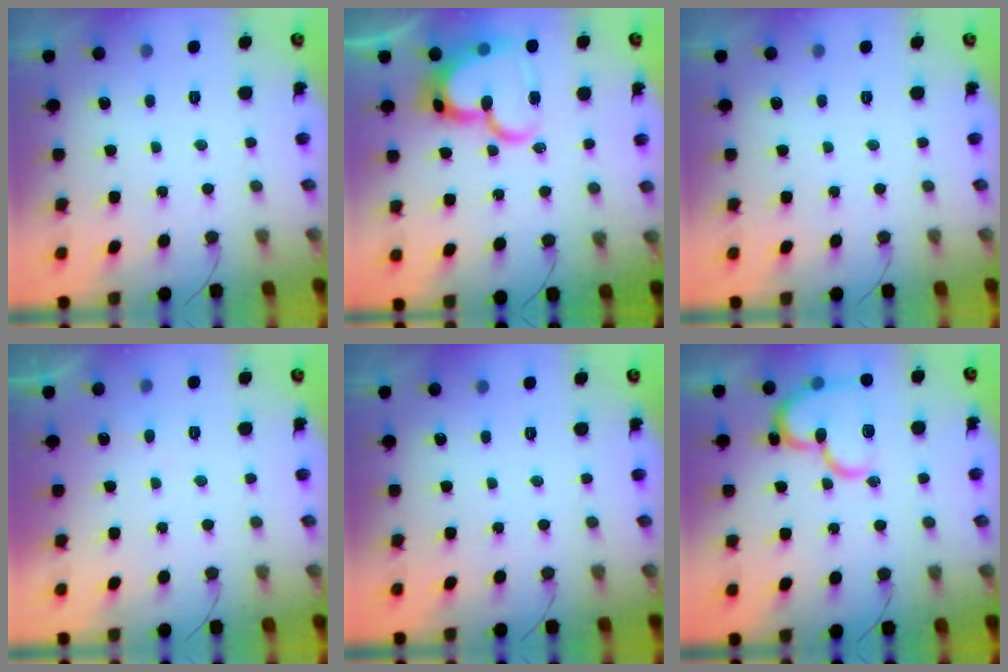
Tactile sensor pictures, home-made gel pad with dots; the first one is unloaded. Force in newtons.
{"total": 21.0, "press": 20.9, "slide": 2.2}
{"total": 0.0}
{"total": 5.0, "press": 5.0, "slide": 0.3}
{"total": 0.0}
{"total": 17.3, "press": 17.2, "slide": 1.7}